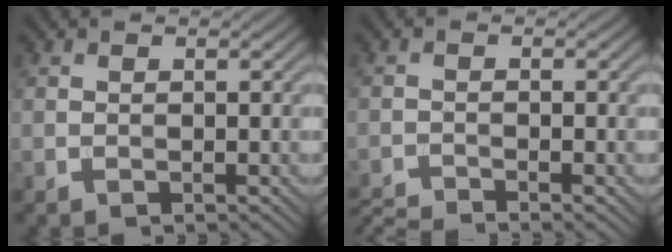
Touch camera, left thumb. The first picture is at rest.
{"total": 3.3, "force": [-3.0, 0.2, 1.4], "torque": [-0.028, -0.006, -0.065]}